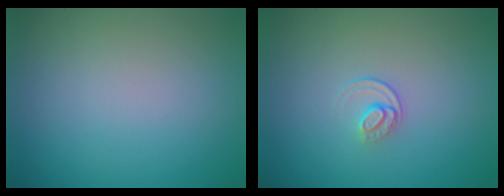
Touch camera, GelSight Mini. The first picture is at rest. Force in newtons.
{"total": 1.2, "press": 0.8, "slide": 0.9}